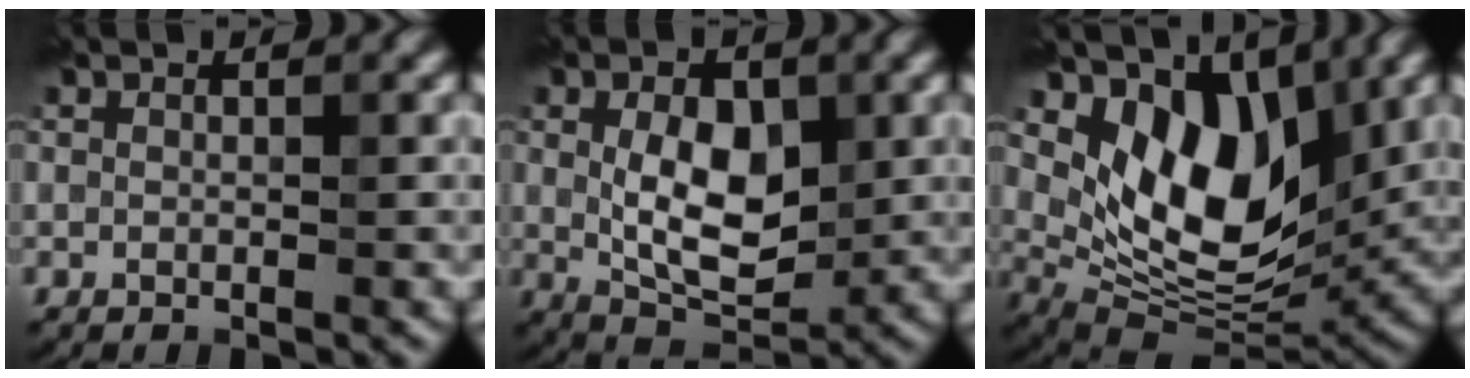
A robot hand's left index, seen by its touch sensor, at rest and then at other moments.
{"total": 6.6, "force": [0.6, 3.9, 5.4], "torque": [-0.095, -0.003, 0.011]}
{"total": 10.1, "force": [3.6, 6.0, 7.2], "torque": [-0.116, -0.023, 0.066]}